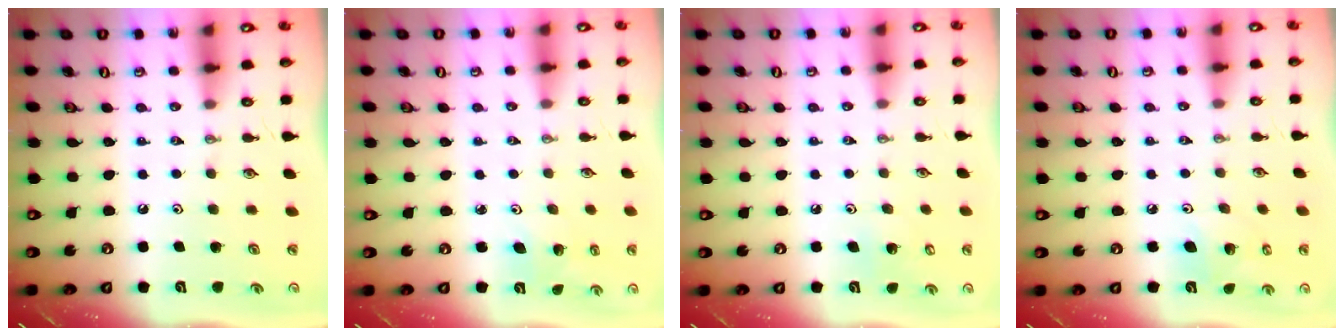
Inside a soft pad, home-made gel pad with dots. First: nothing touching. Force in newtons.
{"total": 2.8, "press": 2.4, "slide": 1.5}
{"total": 5.0, "press": 4.9, "slide": 0.4}
{"total": 7.4, "press": 7.0, "slide": 2.4}